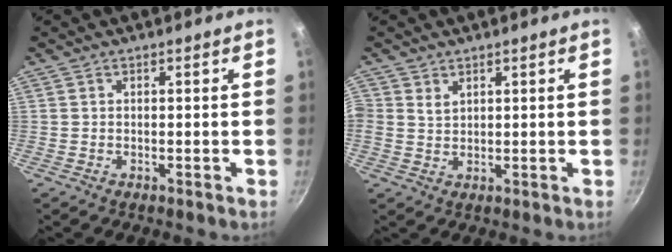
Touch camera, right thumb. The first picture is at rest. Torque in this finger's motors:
{"motor_torque": [0.11, 0.15, 0.24, 0.19, 0.05]}